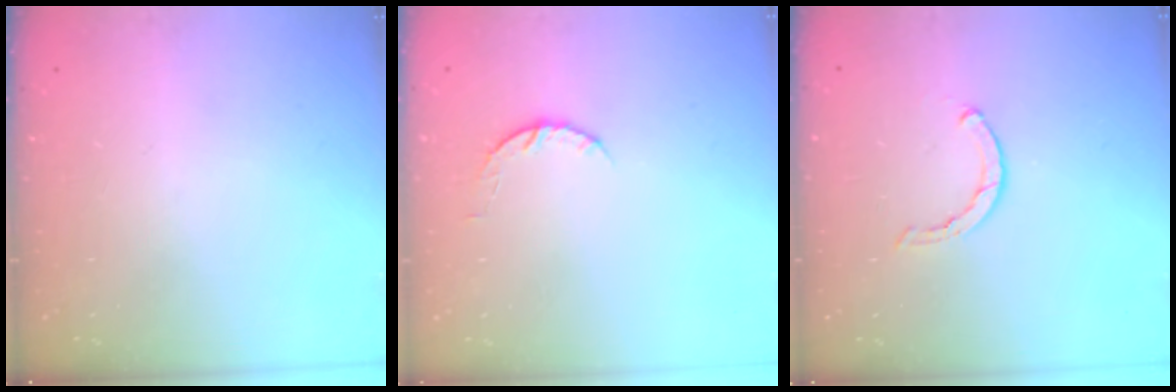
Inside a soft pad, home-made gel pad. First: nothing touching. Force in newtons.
{"total": 4.1, "press": 4.1, "slide": 0.6}
{"total": 0.5, "press": 0.5, "slide": 0.2}